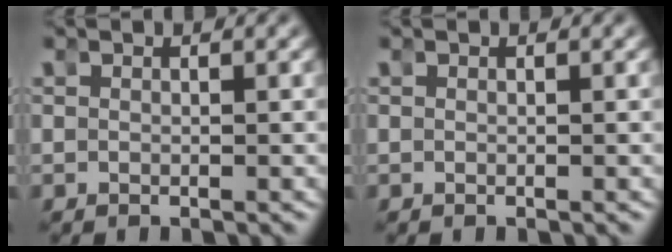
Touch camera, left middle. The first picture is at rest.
{"total": 0.0}